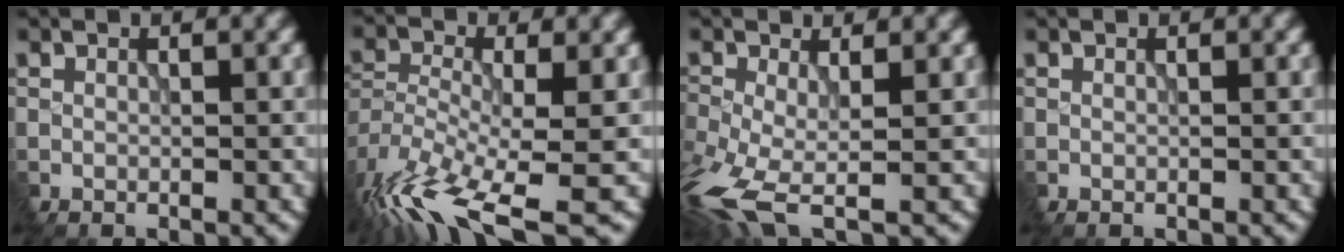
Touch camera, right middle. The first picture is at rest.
{"total": 10.1, "force": [-7.3, 2.9, 6.3], "torque": [-0.129, -0.015, -0.127]}
{"total": 5.6, "force": [-2.8, 2.0, 4.4], "torque": [-0.105, -0.018, -0.061]}
{"total": 0.0}